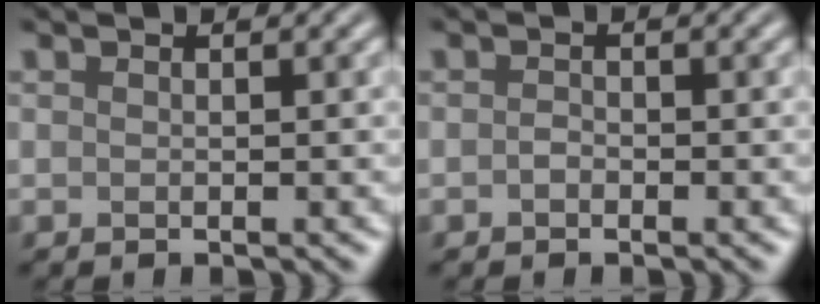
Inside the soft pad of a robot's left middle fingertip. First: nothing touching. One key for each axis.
{"total": 0.6, "fx": -0.3, "fy": 0.5, "fz": 0.4, "tx": -0.007, "ty": 0.000, "tz": -0.007}